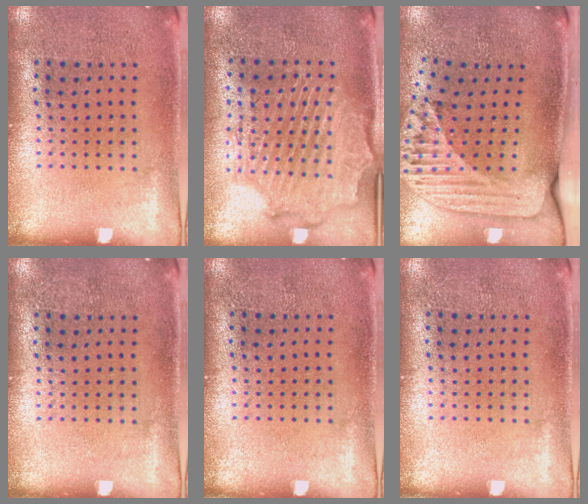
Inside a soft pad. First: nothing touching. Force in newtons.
{"total": 2.1, "press": 2.0, "slide": 0.6}
{"total": 2.5, "press": 1.8, "slide": 1.7}
{"total": 0.0}
{"total": 0.0}
{"total": 0.0}